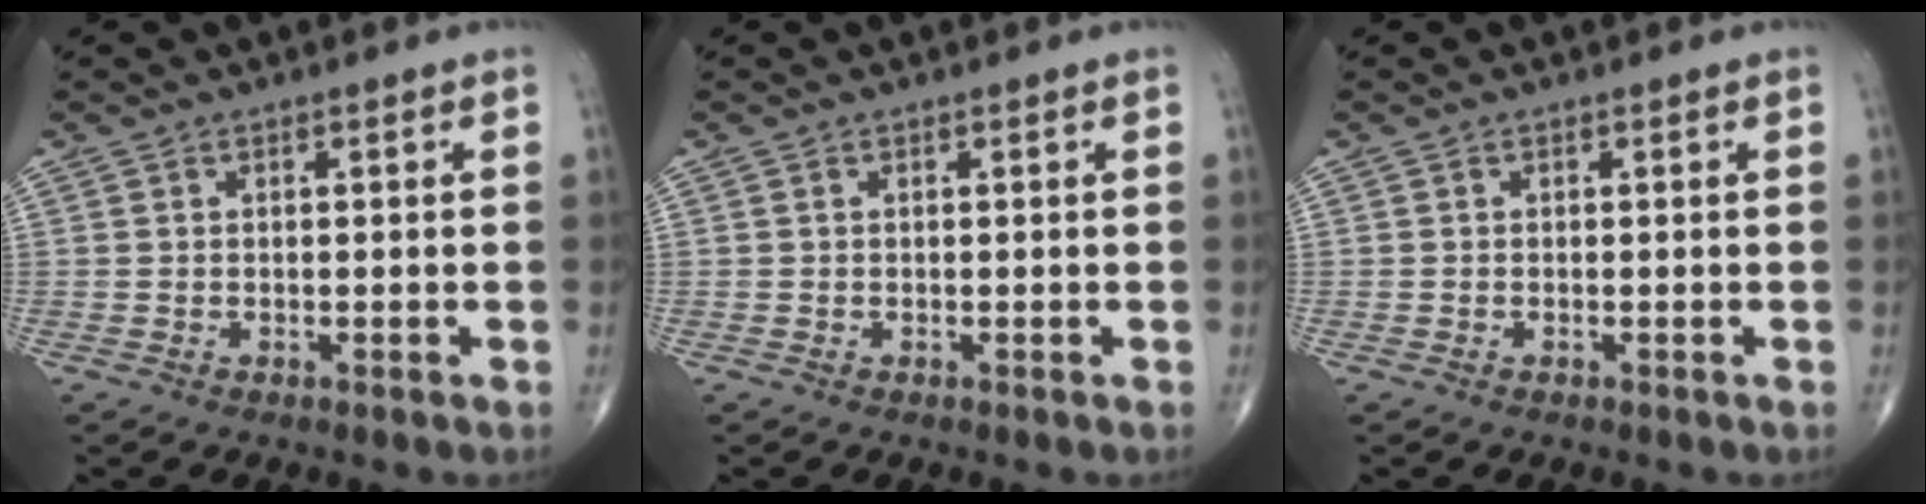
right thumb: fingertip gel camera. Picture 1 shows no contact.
{"total": 0.0}
{"total": 0.0}